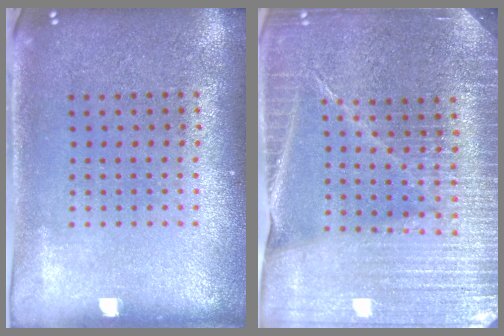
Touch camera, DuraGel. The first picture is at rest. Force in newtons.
{"total": 4.3, "press": 4.1, "slide": 1.5}